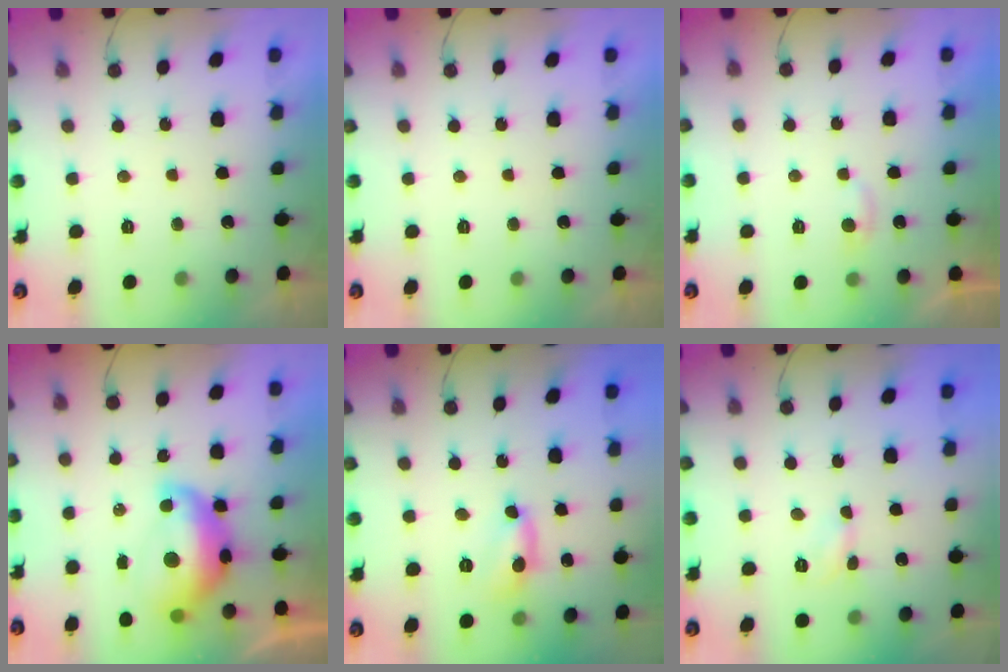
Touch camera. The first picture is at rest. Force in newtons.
{"total": 0.0}
{"total": 2.8, "press": 2.8, "slide": 0.4}
{"total": 12.3, "press": 12.3, "slide": 1.0}
{"total": 6.8, "press": 6.8, "slide": 0.4}
{"total": 2.9, "press": 2.9, "slide": 0.4}